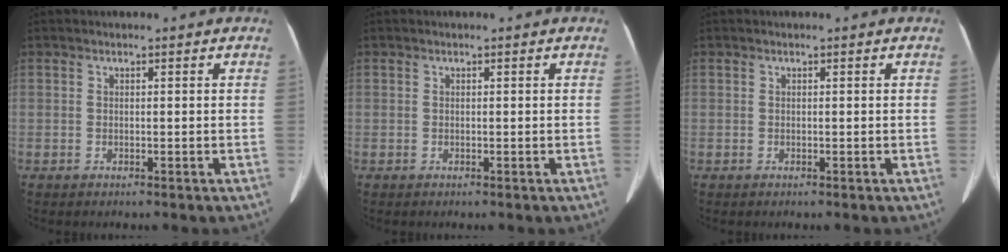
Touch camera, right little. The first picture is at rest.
{"total": 0.0}
{"total": 0.0}